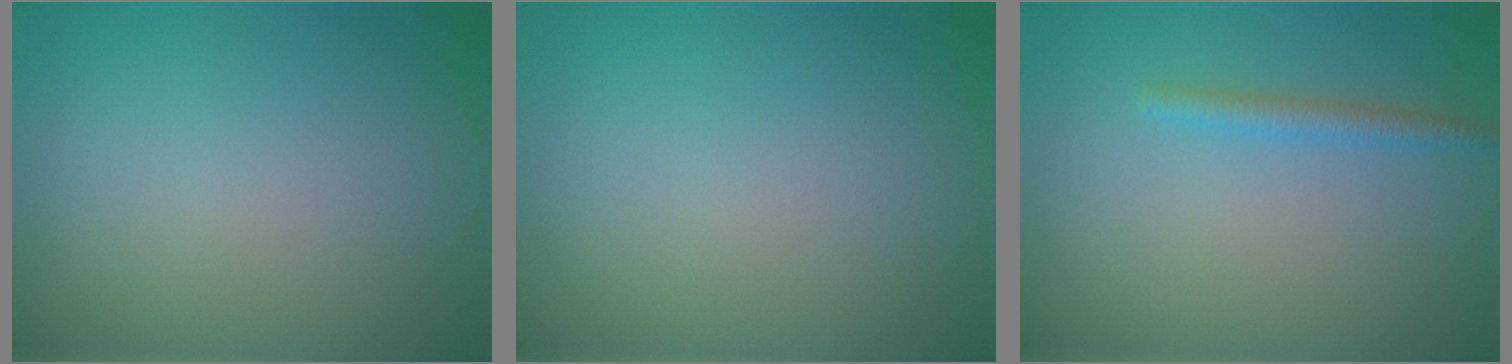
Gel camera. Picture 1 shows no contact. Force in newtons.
{"total": 0.0}
{"total": 1.6, "press": 1.6, "slide": 0.0}